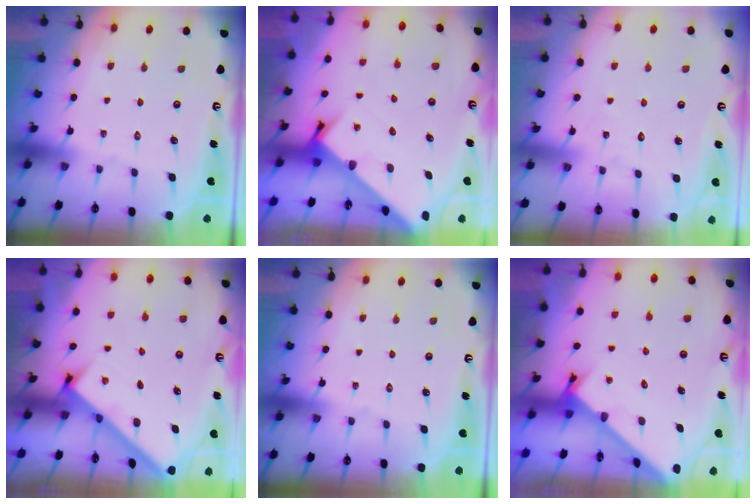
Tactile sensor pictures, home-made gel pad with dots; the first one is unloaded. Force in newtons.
{"total": 3.0, "press": 3.0, "slide": 0.2}
{"total": 4.1, "press": 4.1, "slide": 0.5}
{"total": 2.6, "press": 2.6, "slide": 0.3}
{"total": 0.0}
{"total": 2.6, "press": 2.6, "slide": 0.2}